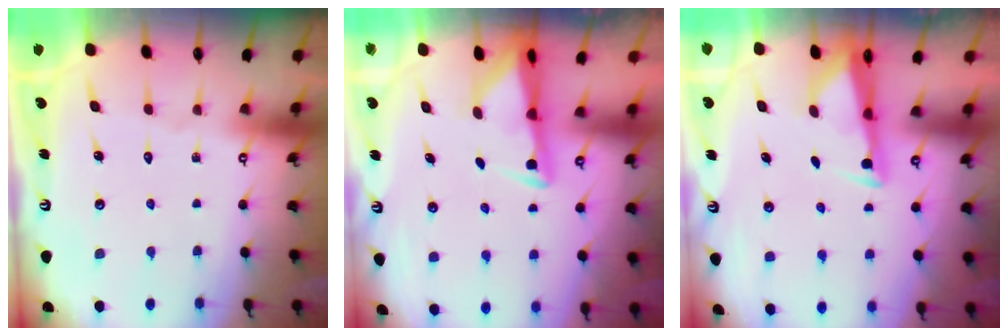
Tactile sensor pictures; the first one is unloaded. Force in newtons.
{"total": 3.0, "press": 3.0, "slide": 0.6}
{"total": 2.9, "press": 2.7, "slide": 0.8}